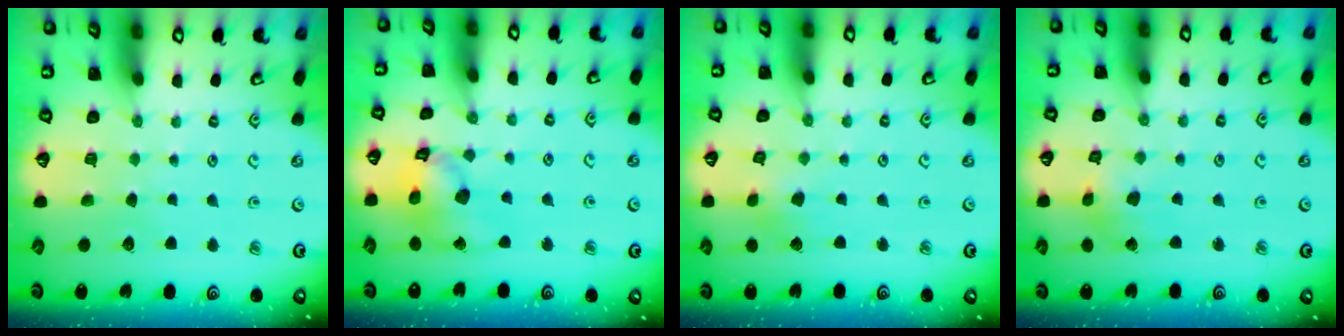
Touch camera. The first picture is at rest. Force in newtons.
{"total": 13.5, "press": 13.4, "slide": 1.8}
{"total": 3.0, "press": 3.0, "slide": 0.4}
{"total": 2.7, "press": 2.7, "slide": 0.5}